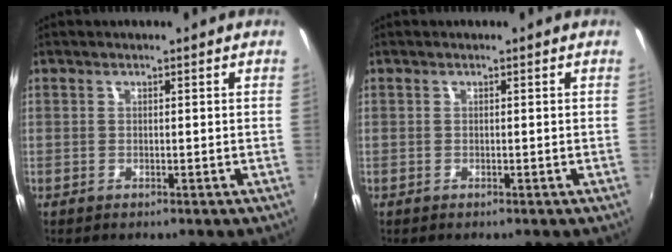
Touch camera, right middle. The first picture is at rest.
{"total": 0.0}